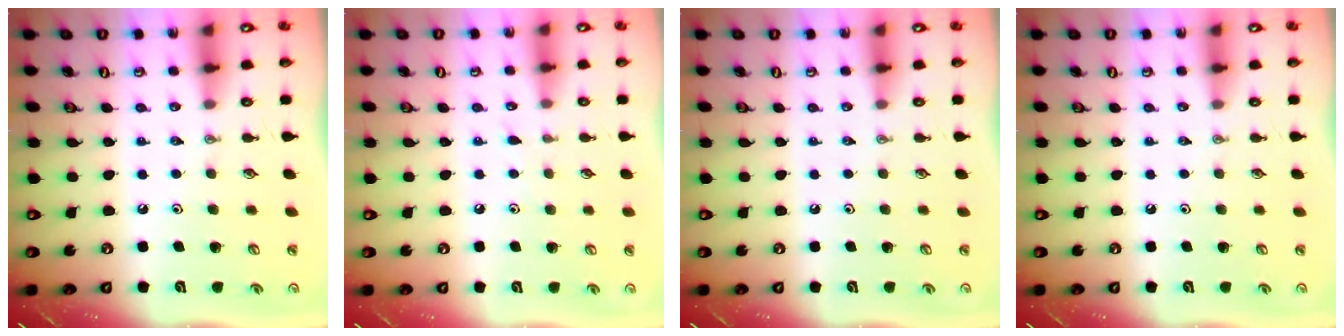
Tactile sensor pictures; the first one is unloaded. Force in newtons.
{"total": 2.3, "press": 2.2, "slide": 0.4}
{"total": 0.0}
{"total": 0.0}